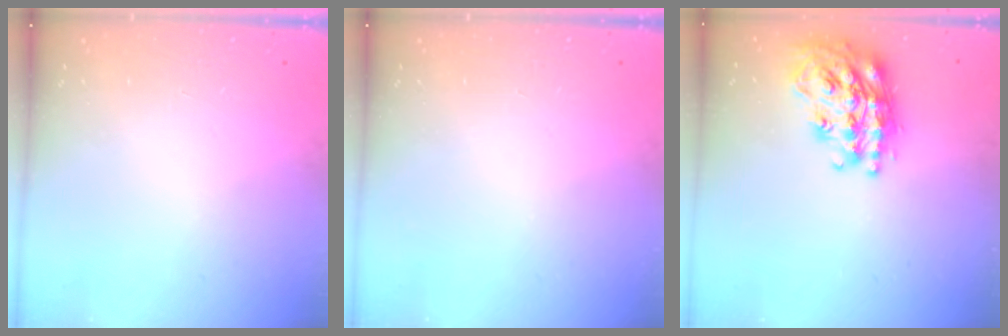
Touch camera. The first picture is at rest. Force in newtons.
{"total": 0.0}
{"total": 23.5, "press": 23.4, "slide": 2.0}